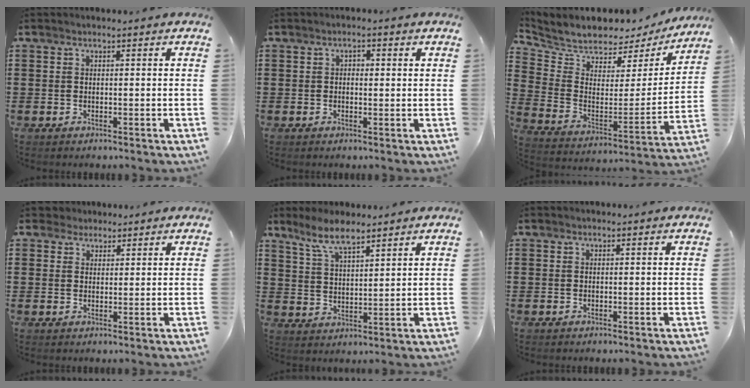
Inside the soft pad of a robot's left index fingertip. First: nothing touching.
{"total": 1.3, "force": [0.0, 0.8, 1.0], "torque": [-0.021, 0.005, -0.001]}
{"total": 5.5, "force": [5.3, 1.5, 0.1], "torque": [-0.045, -0.053, 0.089]}
{"total": 2.7, "force": [2.1, 1.6, 0.0], "torque": [-0.011, 0.010, 0.040]}
{"total": 7.5, "force": [6.3, 1.4, 3.8], "torque": [-0.093, -0.015, 0.116]}
{"total": 0.0}